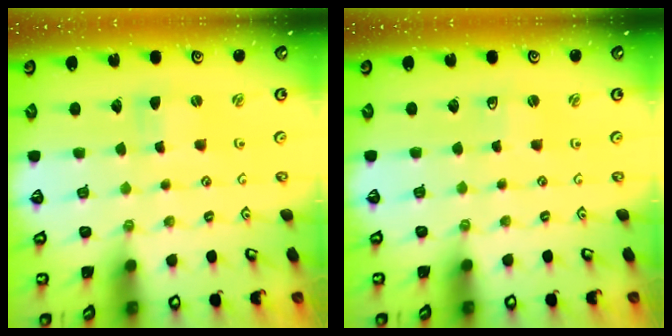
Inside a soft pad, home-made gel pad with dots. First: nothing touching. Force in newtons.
{"total": 1.9, "press": 1.8, "slide": 0.4}